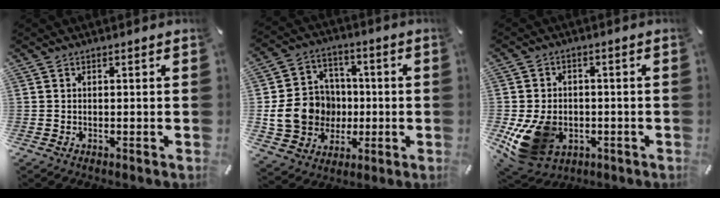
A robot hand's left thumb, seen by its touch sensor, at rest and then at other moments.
{"total": 14.2, "force": [-1.7, 13.0, 5.4], "torque": [-0.112, 0.022, -0.019]}
{"total": 13.3, "force": [-3.9, 10.3, 7.5], "torque": [-0.167, 0.017, -0.064]}